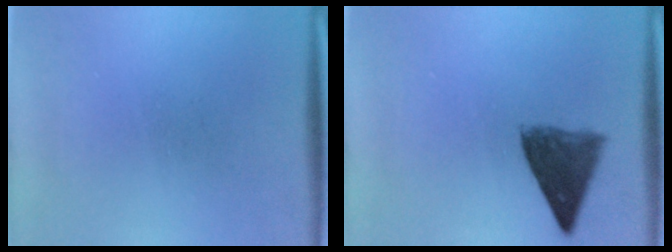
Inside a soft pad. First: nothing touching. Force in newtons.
{"total": 7.2}